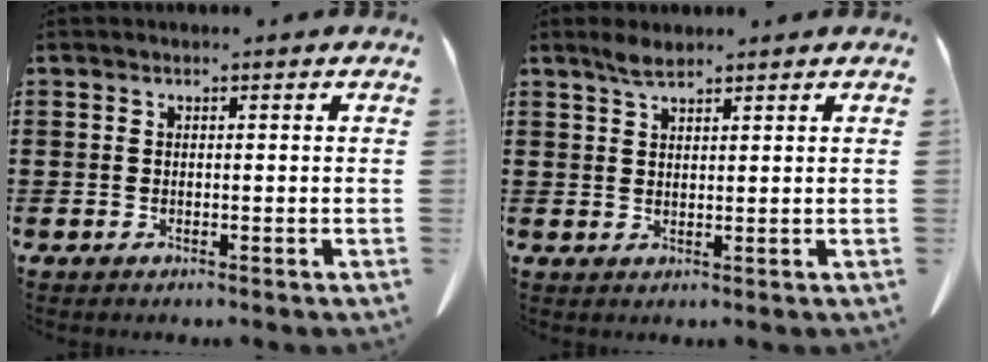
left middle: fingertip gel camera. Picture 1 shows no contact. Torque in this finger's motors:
{"motor_torque": [0.03, 0.02, 0.02, 0.02]}